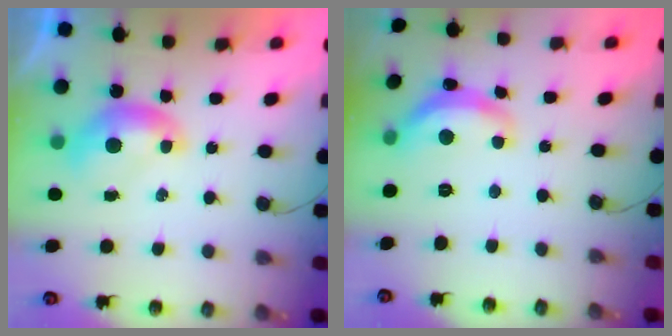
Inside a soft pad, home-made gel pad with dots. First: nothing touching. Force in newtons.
{"total": 7.3, "press": 7.2, "slide": 0.5}